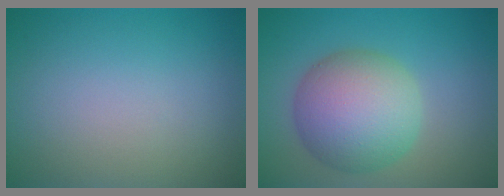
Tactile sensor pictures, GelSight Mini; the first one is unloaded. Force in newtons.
{"total": 8.1, "press": 8.1, "slide": 0.3}